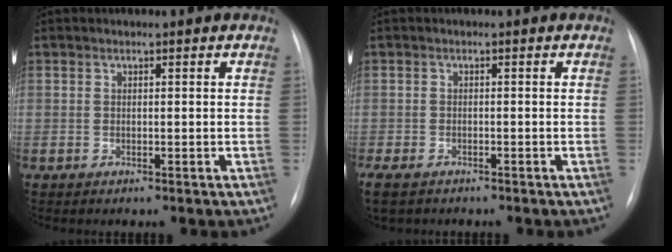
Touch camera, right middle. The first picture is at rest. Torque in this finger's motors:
{"motor_torque": [0.40, -0.46, 0.36, 0.13]}